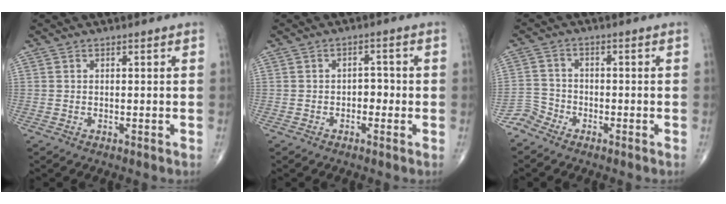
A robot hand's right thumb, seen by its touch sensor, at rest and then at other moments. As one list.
[{"total": 2.5, "force": [-0.7, 1.7, 1.7], "torque": [-0.004, 0.010, -0.017]}, {"total": 3.3, "force": [-2.9, 1.7, -0.1], "torque": [0.008, 0.005, -0.068]}]